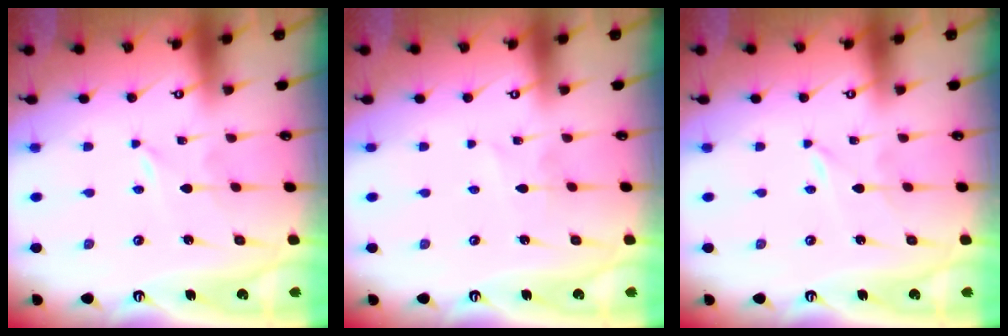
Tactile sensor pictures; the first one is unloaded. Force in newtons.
{"total": 2.8, "press": 2.7, "slide": 0.3}
{"total": 0.0}